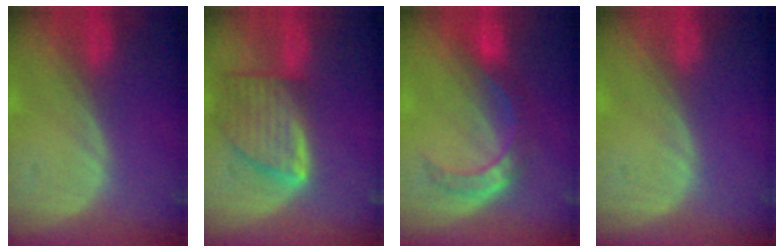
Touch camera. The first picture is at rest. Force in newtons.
{"total": 8.0, "press": 7.2, "slide": 3.5}
{"total": 5.7, "press": 5.7, "slide": 0.2}
{"total": 0.0}